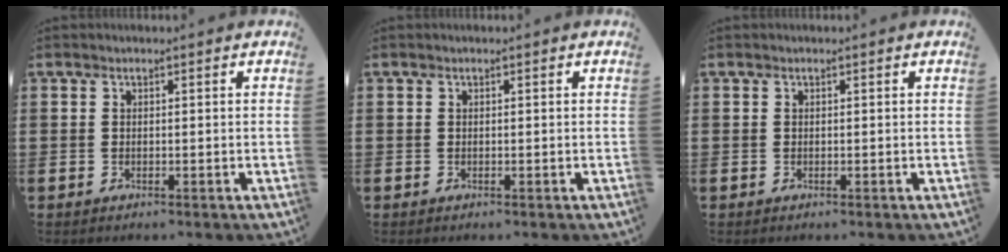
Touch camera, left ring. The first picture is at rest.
{"total": 0.0}
{"total": 0.0}